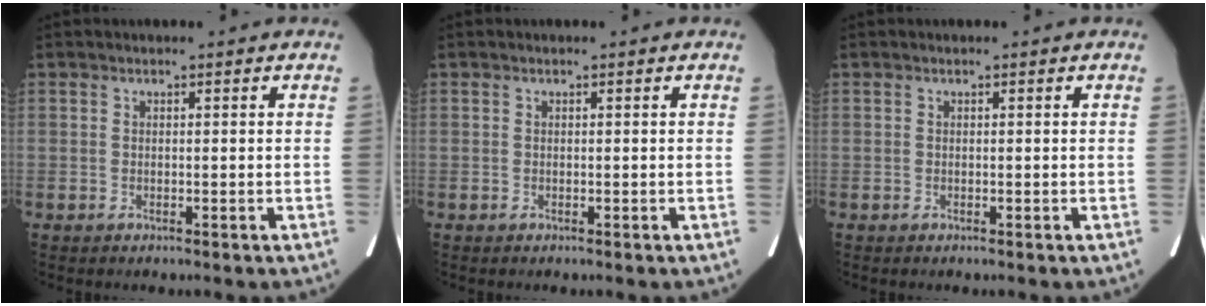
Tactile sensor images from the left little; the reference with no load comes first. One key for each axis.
{"total": 0.0}
{"total": 0.0}